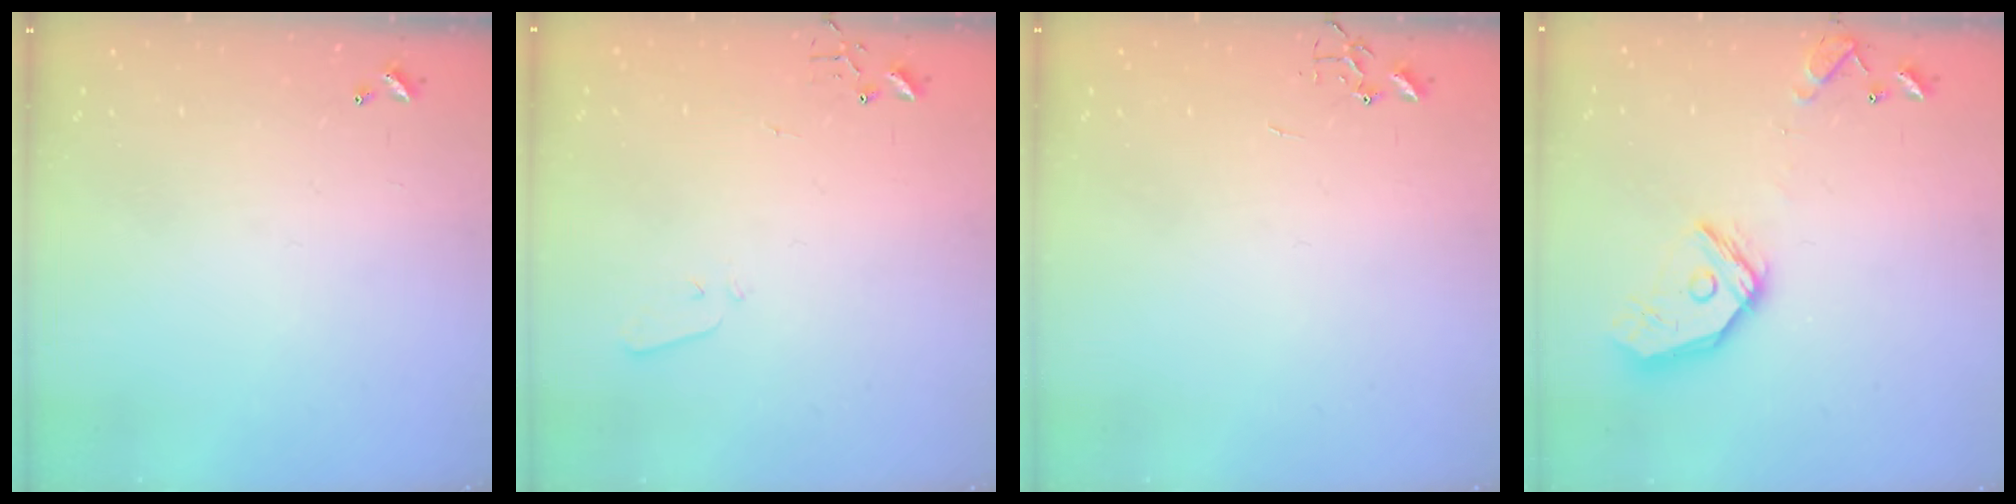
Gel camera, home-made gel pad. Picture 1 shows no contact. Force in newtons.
{"total": 3.3, "press": 3.3, "slide": 0.4}
{"total": 0.0}
{"total": 14.6, "press": 14.4, "slide": 1.8}